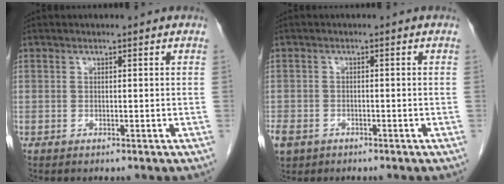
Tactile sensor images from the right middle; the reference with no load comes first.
{"total": 6.6, "force": [-3.8, 4.7, 2.6], "torque": [-0.070, -0.007, -0.061]}